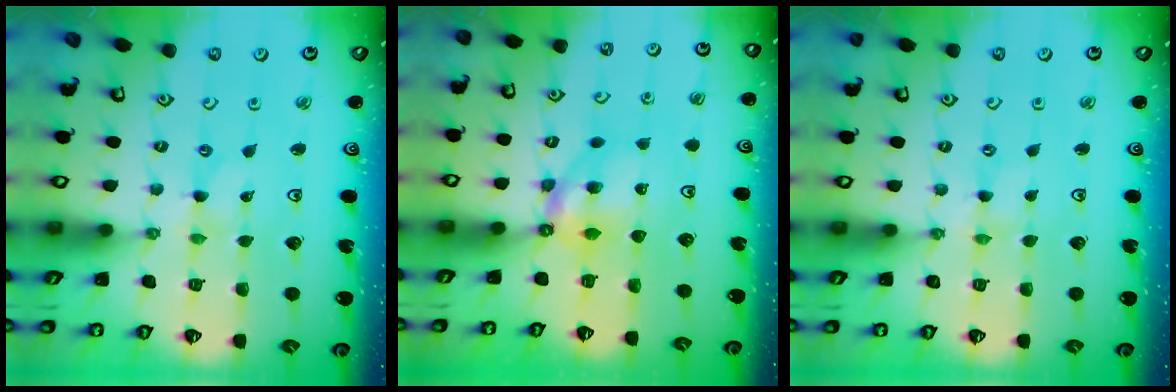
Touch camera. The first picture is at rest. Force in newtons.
{"total": 7.2, "press": 7.2, "slide": 0.2}
{"total": 0.0}